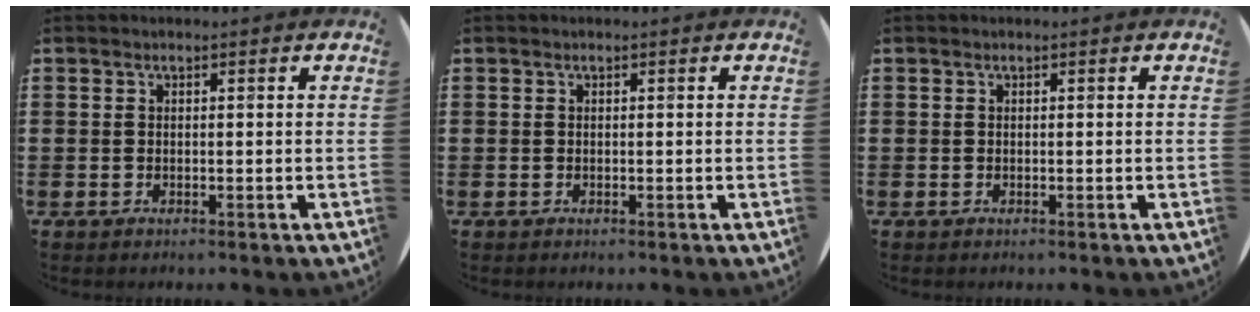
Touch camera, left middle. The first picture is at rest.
{"total": 0.0}
{"total": 0.0}